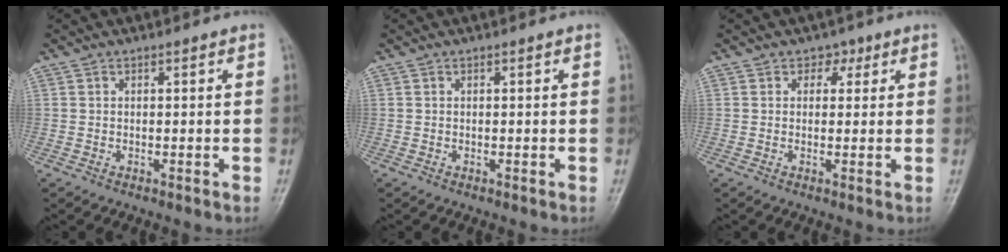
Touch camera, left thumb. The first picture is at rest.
{"total": 0.0}
{"total": 2.3, "force": [1.0, 1.9, 0.7], "torque": [0.015, -0.001, 0.008]}